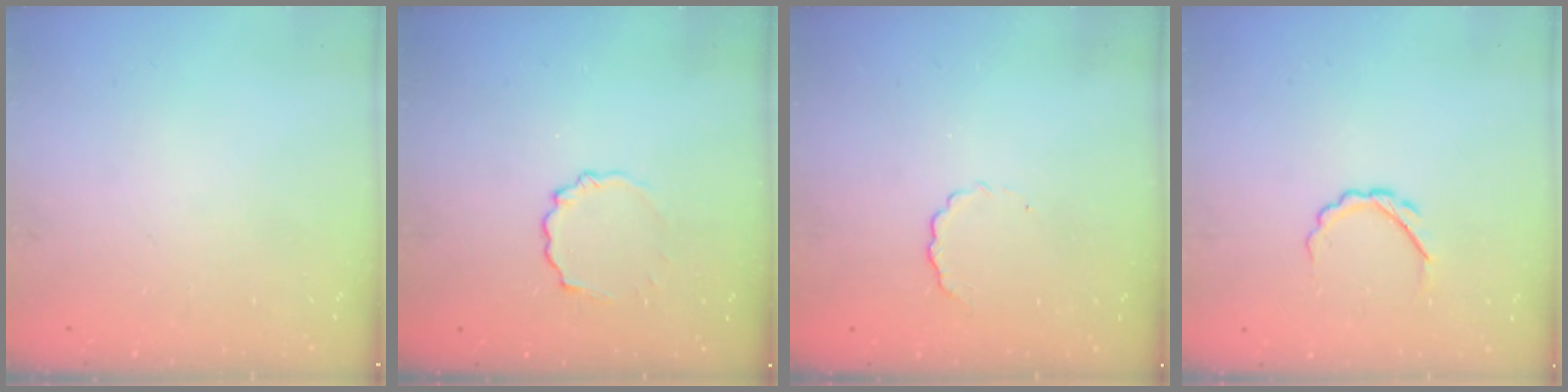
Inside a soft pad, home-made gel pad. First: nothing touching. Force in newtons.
{"total": 4.2, "press": 4.1, "slide": 1.0}
{"total": 4.0, "press": 3.9, "slide": 1.0}
{"total": 5.3, "press": 5.1, "slide": 1.6}